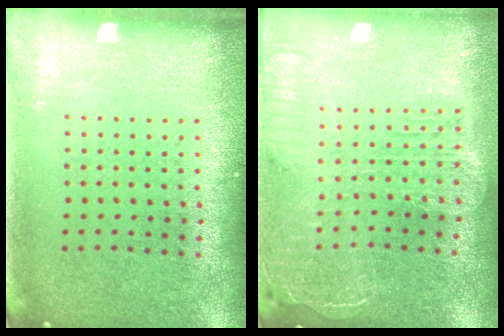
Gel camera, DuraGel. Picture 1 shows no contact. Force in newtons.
{"total": 2.5, "press": 2.2, "slide": 1.2}